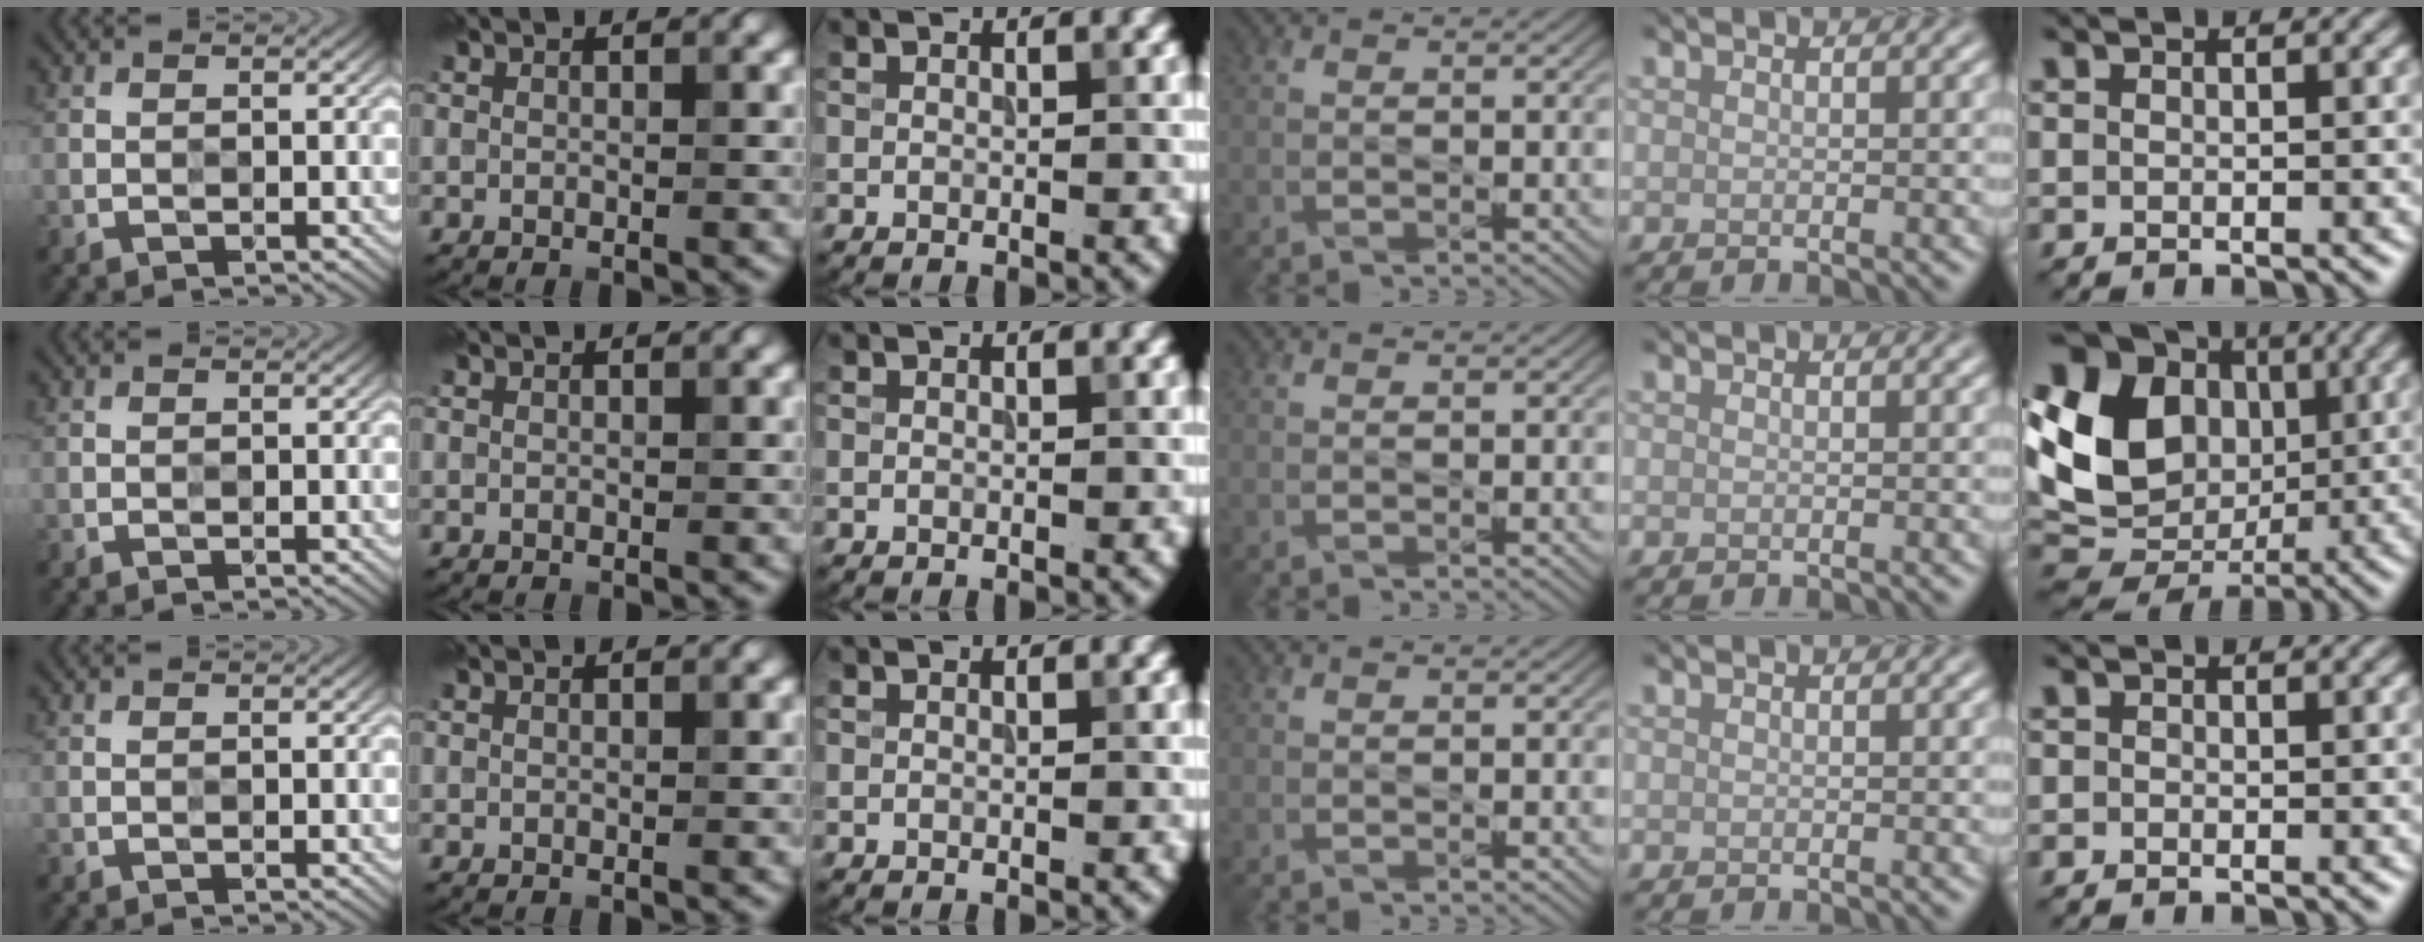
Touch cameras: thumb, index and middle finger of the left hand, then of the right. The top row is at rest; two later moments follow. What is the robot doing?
{"motion": "press", "object": "sticky note"}